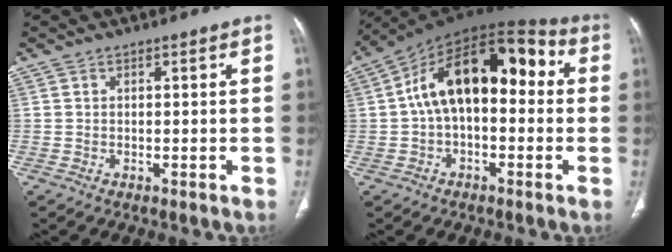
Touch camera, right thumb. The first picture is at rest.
{"total": 17.9, "force": [1.5, 9.9, 14.8], "torque": [-0.208, 0.055, 0.012]}